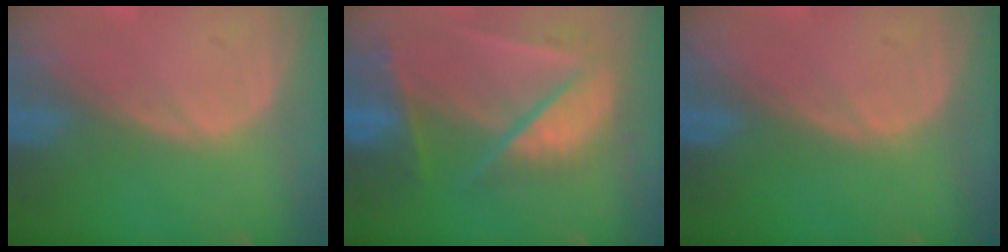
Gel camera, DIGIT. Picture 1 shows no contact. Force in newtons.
{"total": 9.8, "press": 8.3, "slide": 5.2}
{"total": 0.0}